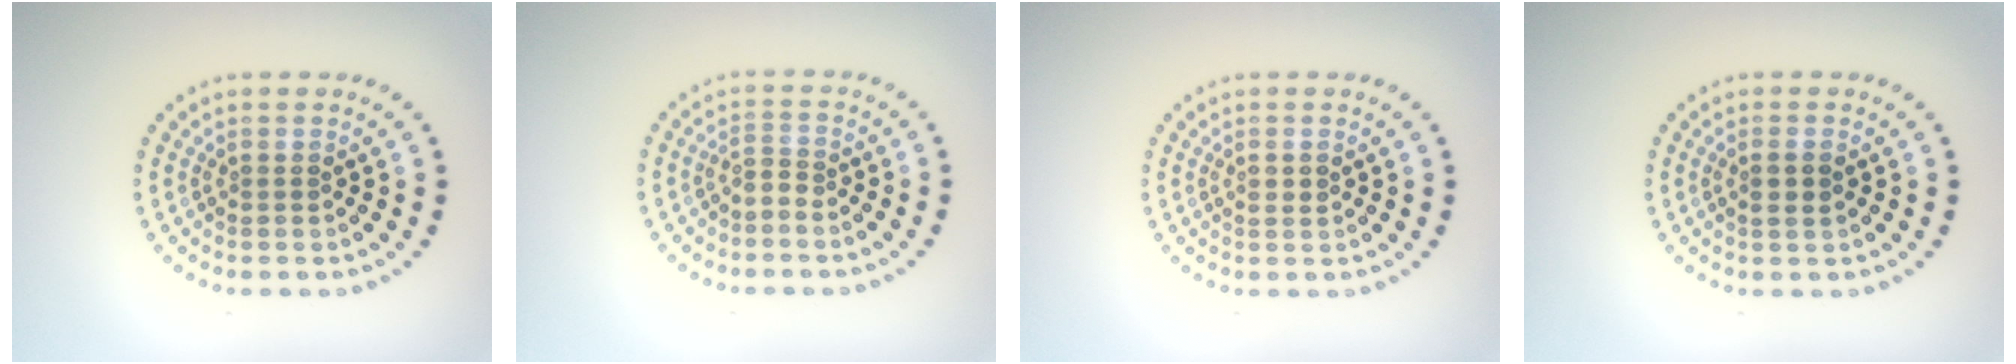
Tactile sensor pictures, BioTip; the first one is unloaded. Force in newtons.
{"total": 1.1, "press": 0.5, "slide": 0.9}
{"total": 1.1, "press": 1.0, "slide": 0.4}
{"total": 1.5, "press": 1.4, "slide": 0.4}